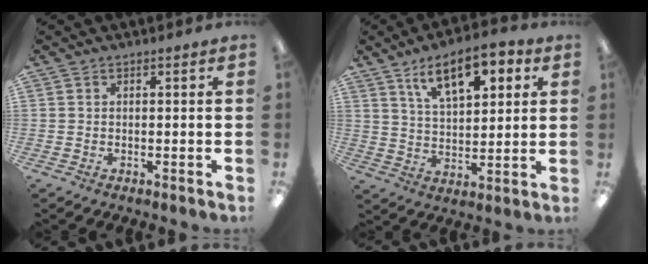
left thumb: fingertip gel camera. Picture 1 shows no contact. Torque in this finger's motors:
{"motor_torque": [1.60, 1.54, 1.31, -1.46, 0.25]}